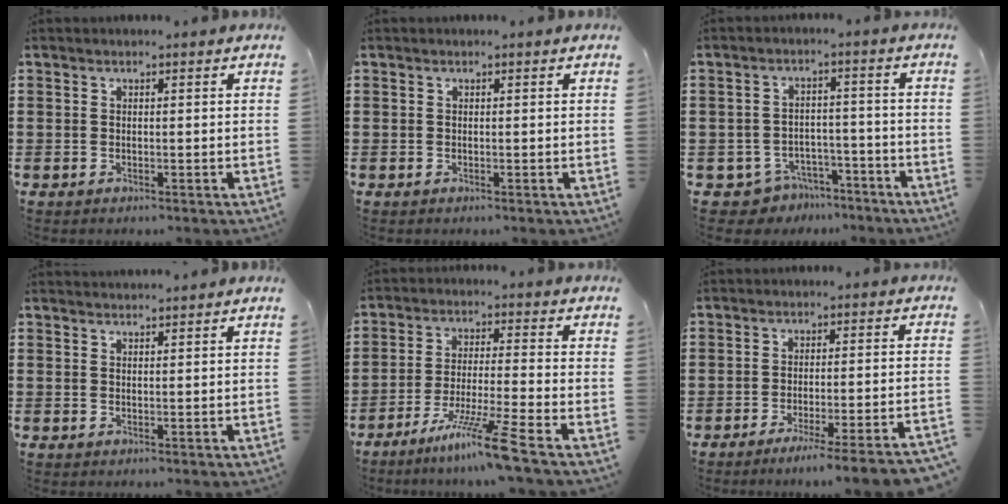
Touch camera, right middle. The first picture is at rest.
{"total": 0.0}
{"total": 4.6, "force": [-4.2, 1.5, 0.6], "torque": [-0.032, 0.005, -0.092]}
{"total": 1.3, "force": [1.3, 0.0, 0.0], "torque": [-0.003, -0.001, 0.025]}
{"total": 9.1, "force": [-6.6, -0.9, 6.2], "torque": [-0.119, -0.017, -0.127]}
{"total": 5.0, "force": [-4.1, -0.9, 2.6], "torque": [-0.039, -0.017, -0.079]}